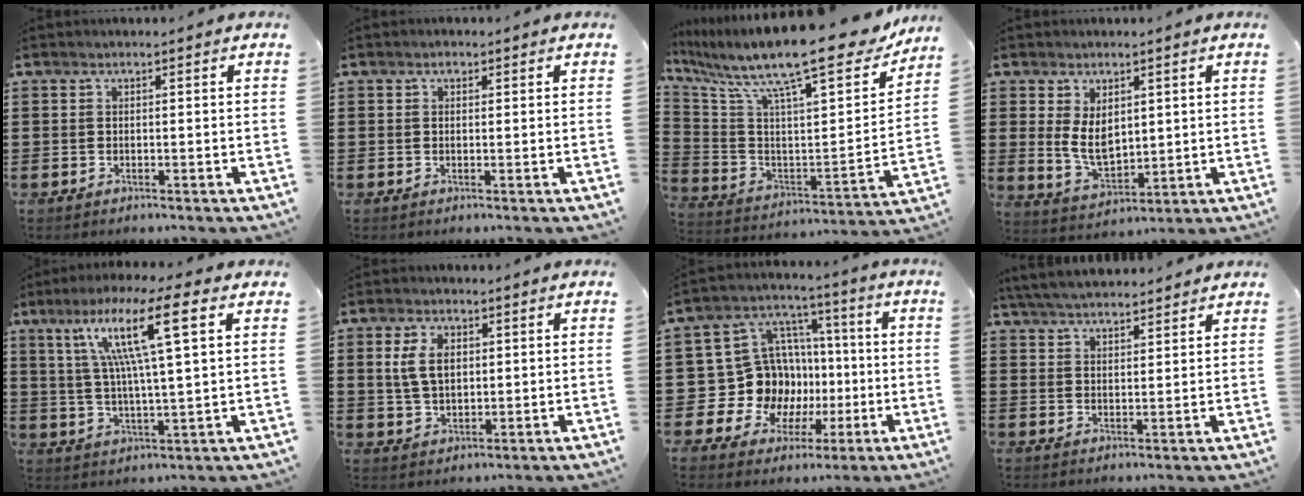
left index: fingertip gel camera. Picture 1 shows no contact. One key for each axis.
{"total": 1.0, "fx": 0.4, "fy": 0.6, "fz": 0.6, "tx": -0.014, "ty": 0.007, "tz": 0.006}
{"total": 15.6, "fx": 12.4, "fy": 1.5, "fz": 9.4, "tx": -0.188, "ty": -0.091, "tz": 0.195}
{"total": 6.0, "fx": 1.6, "fy": 3.6, "fz": 4.5, "tx": -0.083, "ty": -0.002, "tz": 0.027}
{"total": 12.8, "fx": 5.6, "fy": 1.3, "fz": 11.5, "tx": -0.231, "ty": 0.014, "tz": 0.088}
{"total": 5.4, "fx": 1.3, "fy": 3.2, "fz": 4.1, "tx": -0.090, "ty": 0.006, "tz": 0.017}
{"total": 13.3, "fx": -0.9, "fy": 12.5, "fz": 4.3, "tx": -0.129, "ty": -0.013, "tz": 0.003}
{"total": 4.7, "fx": 4.5, "fy": 0.3, "fz": 1.1, "tx": -0.035, "ty": -0.012, "tz": 0.084}